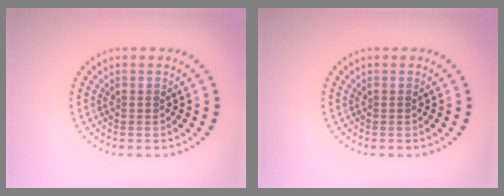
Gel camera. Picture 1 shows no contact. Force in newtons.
{"total": 0.0}